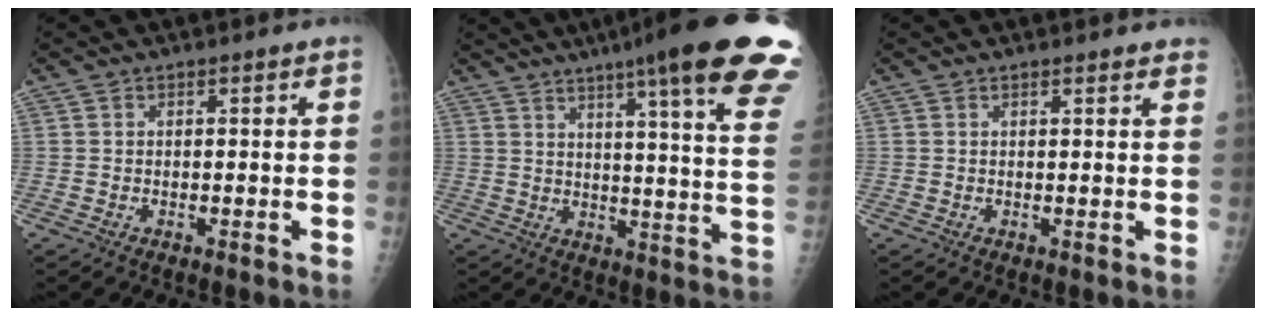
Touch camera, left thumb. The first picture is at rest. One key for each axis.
{"total": 20.6, "fx": 11.3, "fy": 2.7, "fz": 17.0, "tx": -0.248, "ty": 0.008, "tz": 0.134}
{"total": 2.9, "fx": 2.5, "fy": 0.6, "fz": 1.2, "tx": -0.003, "ty": -0.003, "tz": 0.022}